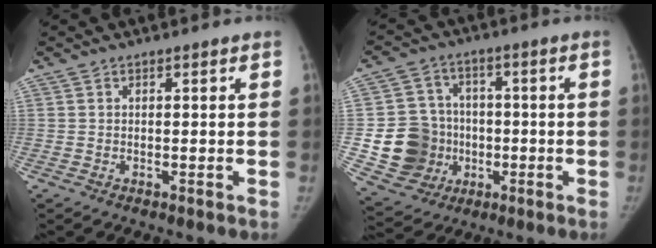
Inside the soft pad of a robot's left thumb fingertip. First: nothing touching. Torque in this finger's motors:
{"motor_torque": [0.85, 0.97, 0.32, -0.31, 0.12]}